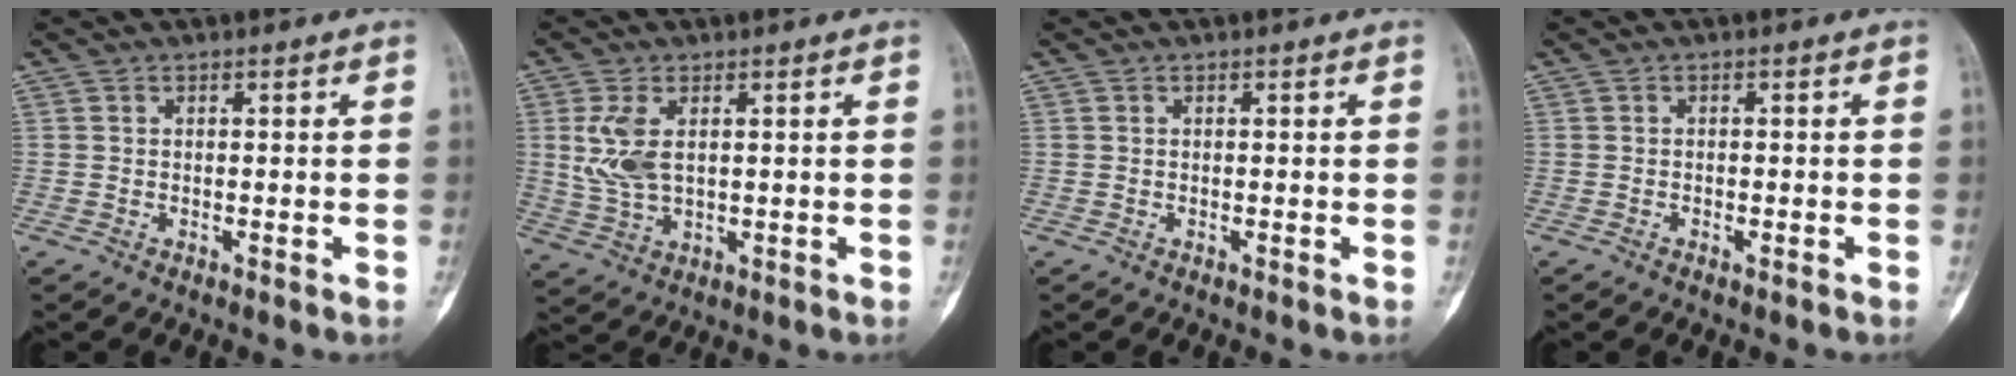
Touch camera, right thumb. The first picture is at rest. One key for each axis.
{"total": 7.4, "fx": 1.7, "fy": 4.0, "fz": 6.0, "tx": -0.130, "ty": -0.005, "tz": 0.043}
{"total": 0.0}
{"total": 0.7, "fx": -0.4, "fy": 0.3, "fz": 0.5, "tx": -0.014, "ty": 0.005, "tz": -0.006}